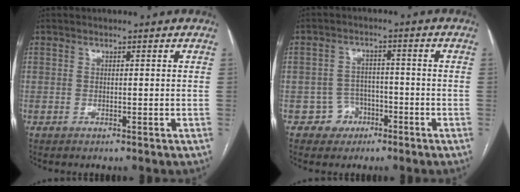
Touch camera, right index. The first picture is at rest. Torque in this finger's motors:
{"motor_torque": [-0.03, -0.02, -0.24, -0.12]}